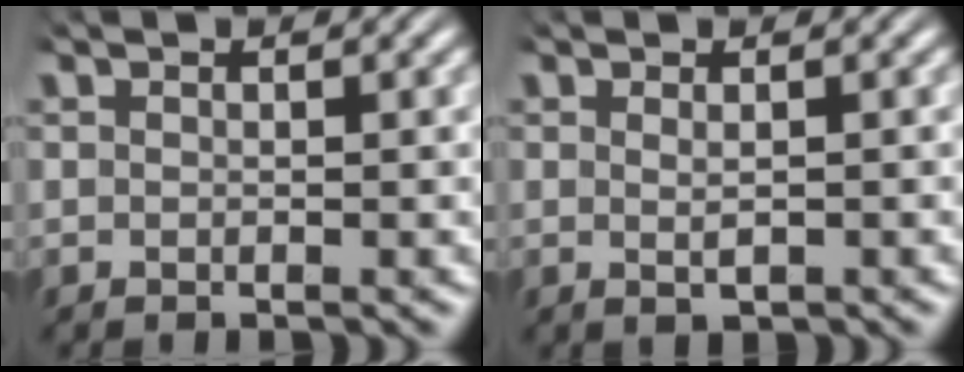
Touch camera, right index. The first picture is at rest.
{"total": 1.1, "force": [-0.3, -0.1, 1.0], "torque": [-0.016, -0.009, 0.004]}